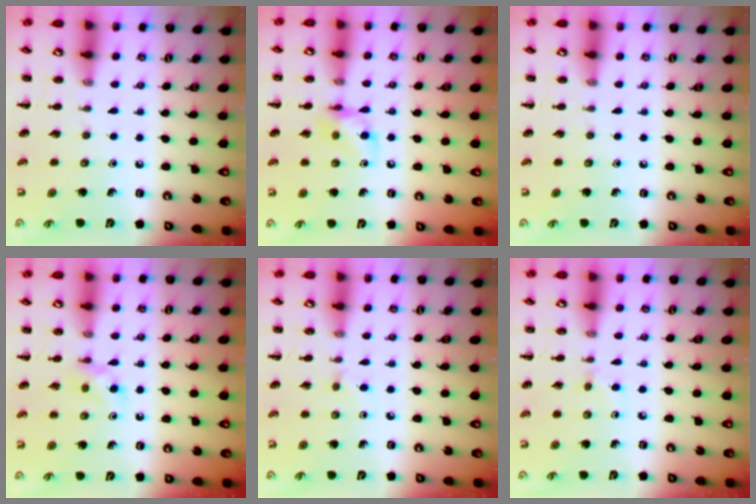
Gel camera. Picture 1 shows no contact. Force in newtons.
{"total": 8.7, "press": 8.6, "slide": 1.0}
{"total": 0.0}
{"total": 4.2, "press": 3.9, "slide": 1.7}
{"total": 3.3, "press": 3.1, "slide": 1.4}
{"total": 2.0, "press": 1.8, "slide": 0.8}